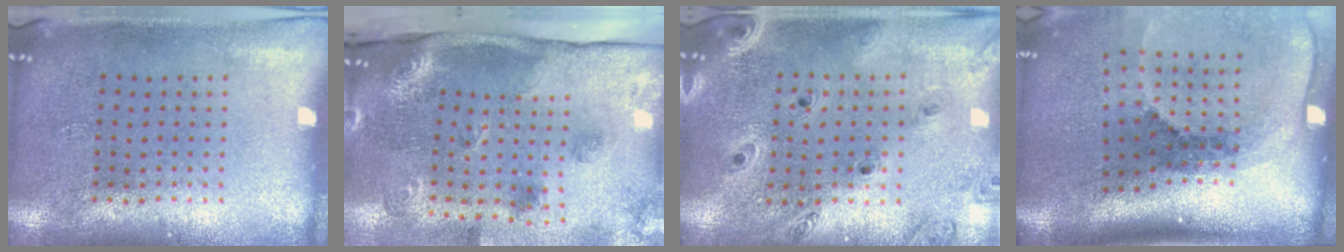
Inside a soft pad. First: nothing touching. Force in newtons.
{"total": 2.8, "press": 1.9, "slide": 2.1}
{"total": 1.3, "press": 1.3, "slide": 0.2}
{"total": 2.8, "press": 1.9, "slide": 2.0}